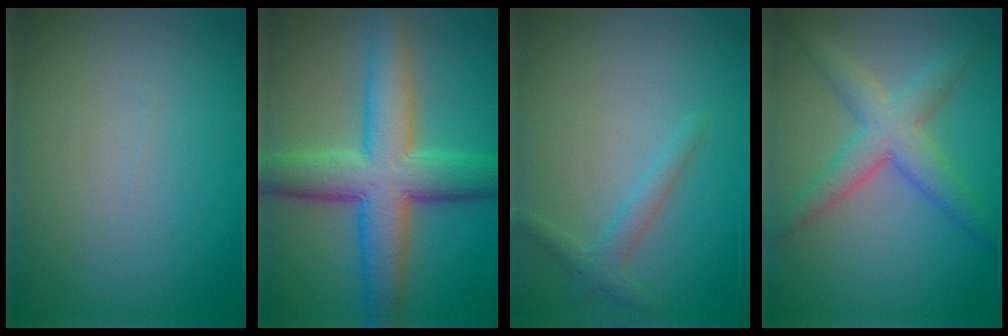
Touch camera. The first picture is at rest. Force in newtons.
{"total": 8.9, "press": 8.9, "slide": 0.2}
{"total": 1.6, "press": 1.6, "slide": 0.1}
{"total": 4.5, "press": 4.5, "slide": 0.3}